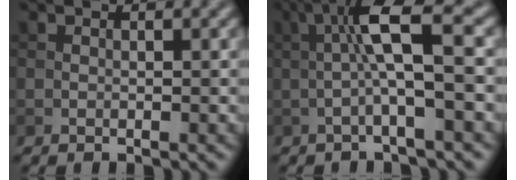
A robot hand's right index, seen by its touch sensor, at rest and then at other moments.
{"total": 5.7, "force": [0.2, 0.6, 5.7], "torque": [-0.110, 0.020, -0.002]}